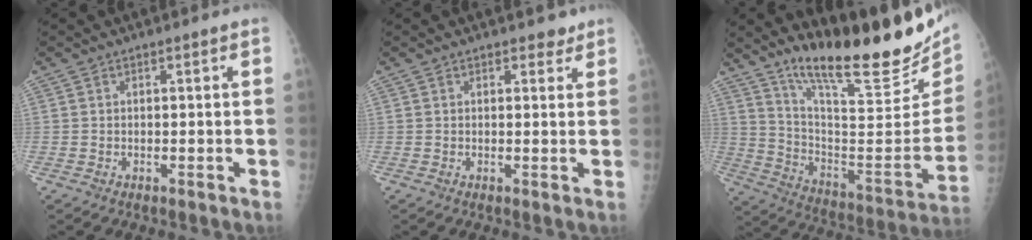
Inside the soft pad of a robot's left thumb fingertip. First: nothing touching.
{"total": 1.8, "force": [1.4, 1.0, 0.5], "torque": [0.010, -0.008, 0.013]}
{"total": 28.9, "force": [20.0, 7.4, 19.5], "torque": [-0.260, -0.098, 0.308]}